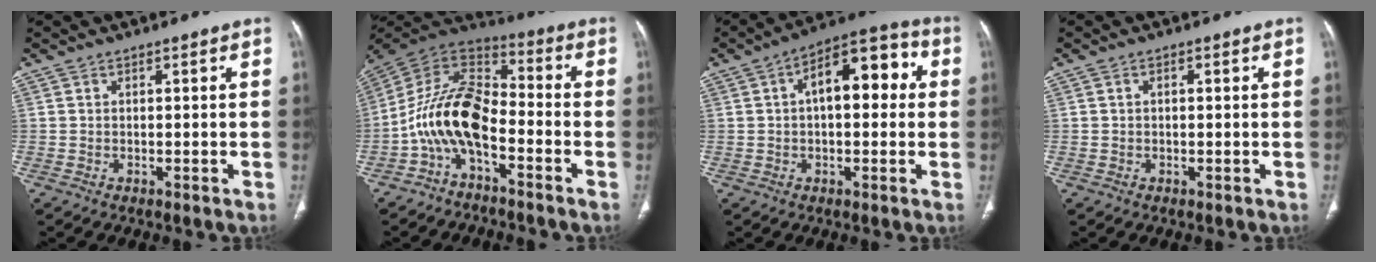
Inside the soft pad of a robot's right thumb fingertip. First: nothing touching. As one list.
[{"total": 13.7, "force": [-4.9, 7.0, 10.7], "torque": [-0.198, 0.078, -0.103]}, {"total": 12.9, "force": [2.2, 6.5, 10.9], "torque": [-0.133, 0.039, 0.024]}, {"total": 0.6, "force": [0.1, 0.3, 0.5], "torque": [-0.010, 0.001, 0.002]}]